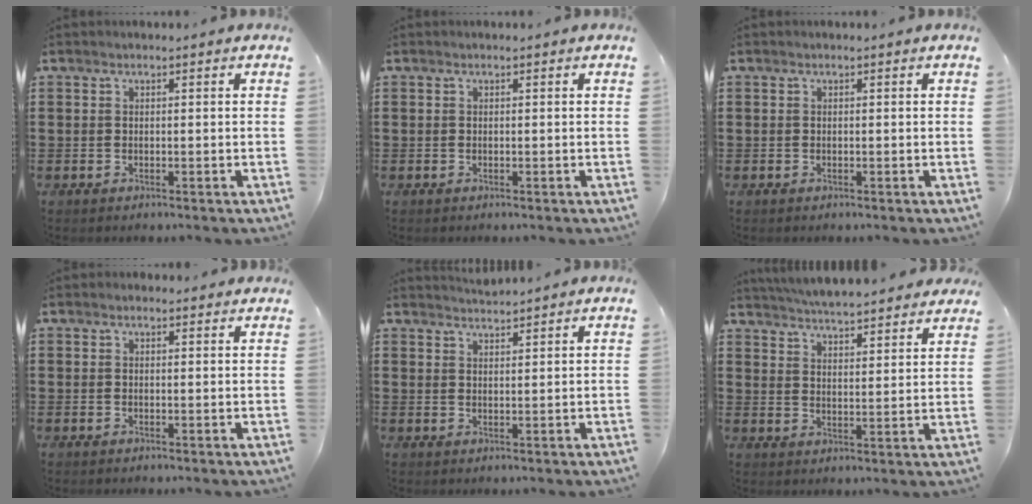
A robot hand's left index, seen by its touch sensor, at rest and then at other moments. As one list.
[{"total": 0.0}, {"total": 0.0}, {"total": 0.7, "force": [0.5, 0.4, 0.3], "torque": [-0.008, 0.004, 0.009]}, {"total": 2.1, "force": [2.1, -0.2, 0.0], "torque": [-0.005, -0.003, 0.040]}, {"total": 5.0, "force": [4.9, 0.0, 0.7], "torque": [-0.034, -0.027, 0.086]}]